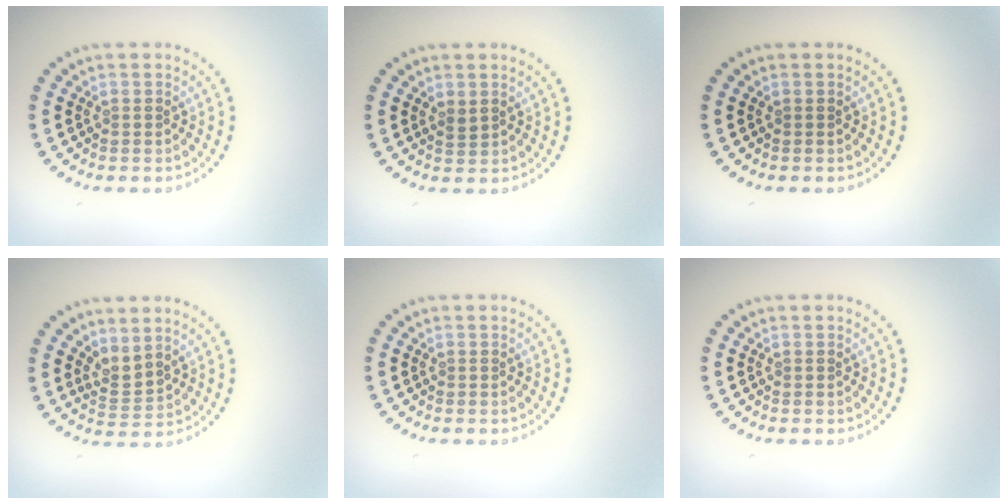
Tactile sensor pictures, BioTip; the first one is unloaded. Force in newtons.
{"total": 0.9, "press": 0.7, "slide": 0.5}
{"total": 0.0}
{"total": 2.3, "press": 1.5, "slide": 1.7}
{"total": 0.0}
{"total": 0.0}